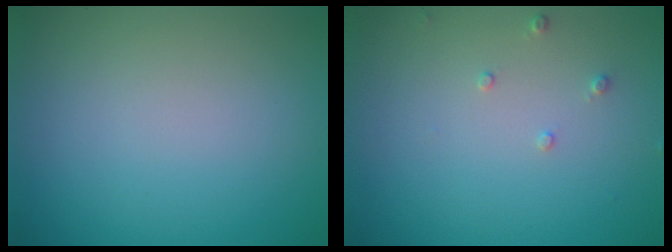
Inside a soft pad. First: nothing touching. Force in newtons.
{"total": 0.8, "press": 0.8, "slide": 0.2}